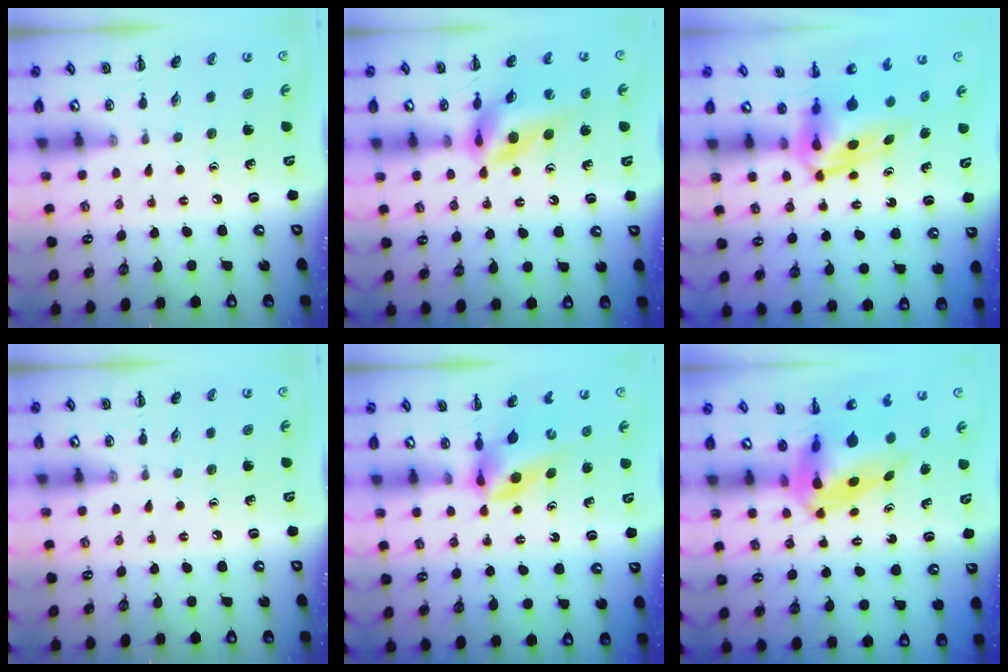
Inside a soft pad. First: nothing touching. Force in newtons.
{"total": 11.4, "press": 10.8, "slide": 3.7}
{"total": 5.4, "press": 5.2, "slide": 1.3}
{"total": 0.0}
{"total": 4.7, "press": 4.6, "slide": 0.8}
{"total": 7.3, "press": 6.9, "slide": 2.4}